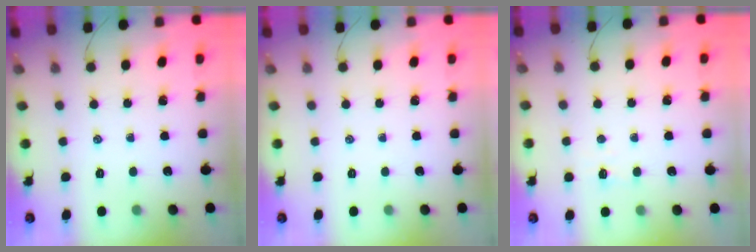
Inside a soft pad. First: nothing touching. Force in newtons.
{"total": 0.0}
{"total": 1.6, "press": 1.6, "slide": 0.5}